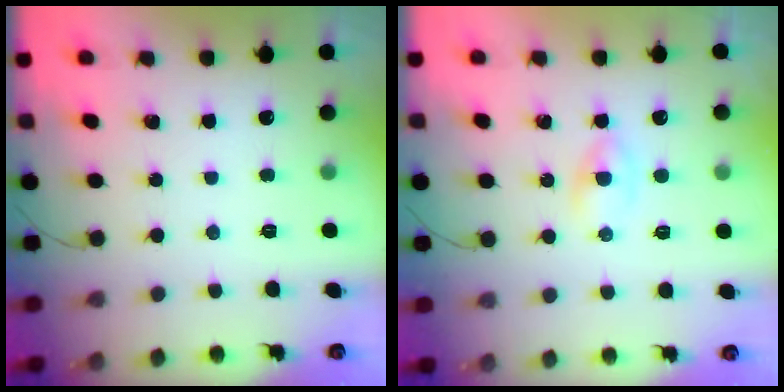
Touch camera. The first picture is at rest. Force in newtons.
{"total": 1.9, "press": 1.6, "slide": 1.0}